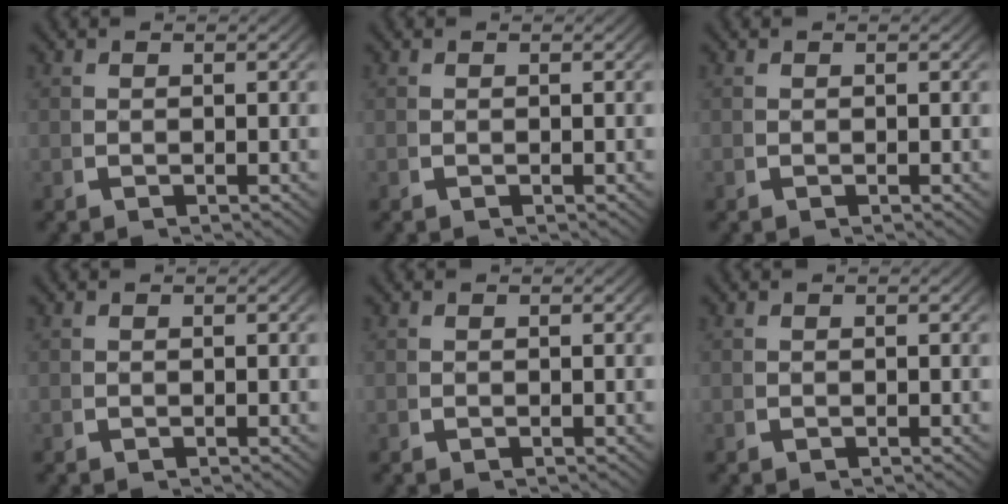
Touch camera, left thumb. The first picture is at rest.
{"total": 0.0}
{"total": 0.0}
{"total": 0.0}
{"total": 0.0}
{"total": 0.0}